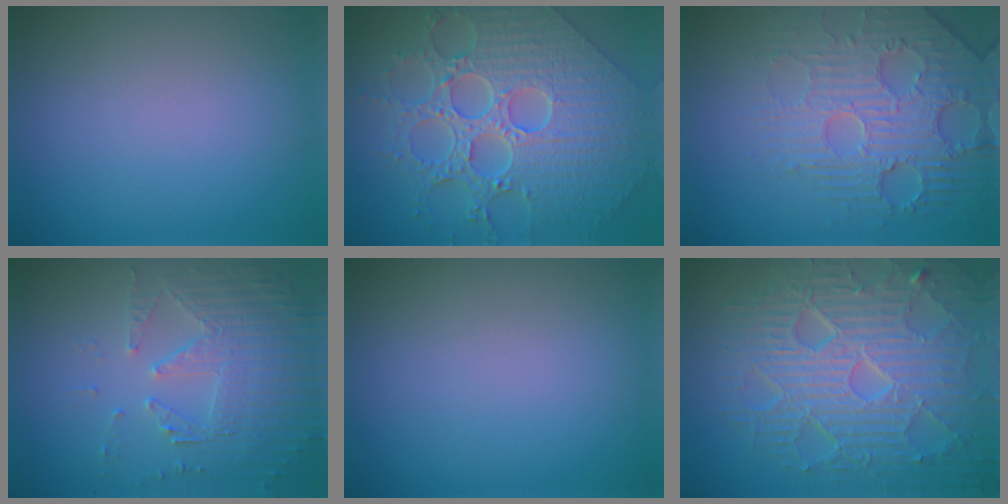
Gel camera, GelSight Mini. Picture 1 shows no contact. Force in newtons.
{"total": 9.3, "press": 7.0, "slide": 6.1}
{"total": 4.5, "press": 4.2, "slide": 1.6}
{"total": 5.7, "press": 3.7, "slide": 4.3}
{"total": 0.0}
{"total": 10.2, "press": 6.6, "slide": 7.8}